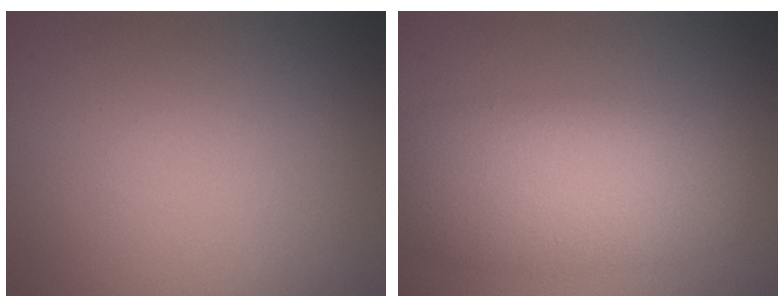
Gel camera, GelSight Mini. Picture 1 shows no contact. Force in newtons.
{"total": 7.1, "press": 7.1, "slide": 0.1}